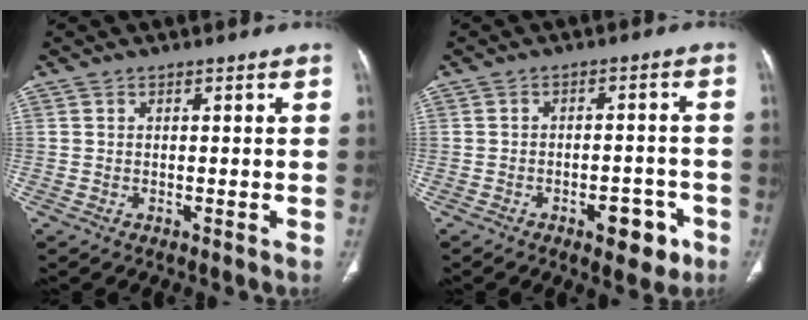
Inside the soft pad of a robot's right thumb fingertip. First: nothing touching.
{"total": 6.9, "force": [-3.5, 3.4, 4.8], "torque": [-0.040, 0.025, -0.042]}